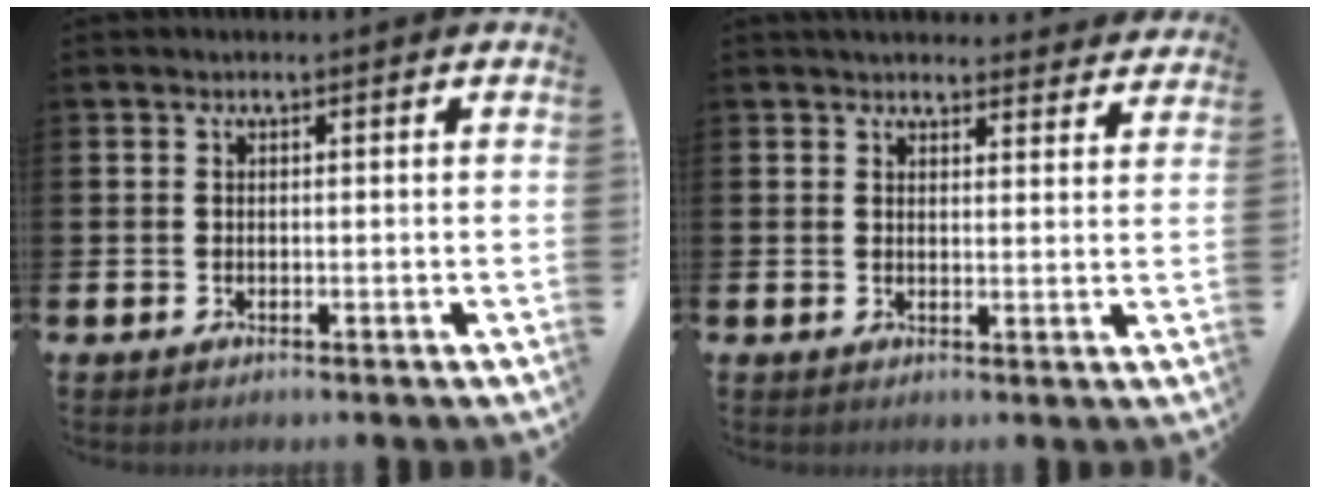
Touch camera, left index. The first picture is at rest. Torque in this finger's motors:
{"motor_torque": [1.02, -1.12, 0.22, 0.04]}